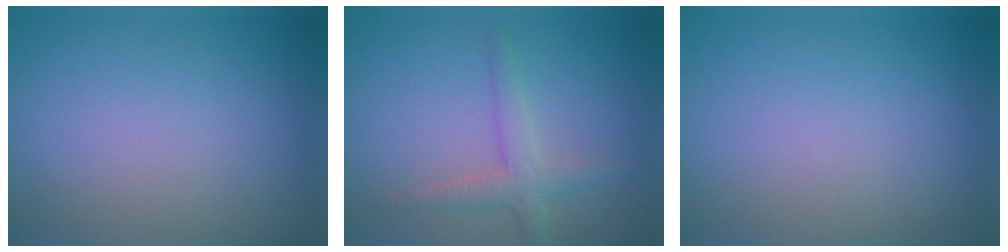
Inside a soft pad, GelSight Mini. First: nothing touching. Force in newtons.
{"total": 2.5, "press": 2.5, "slide": 0.2}
{"total": 0.0}